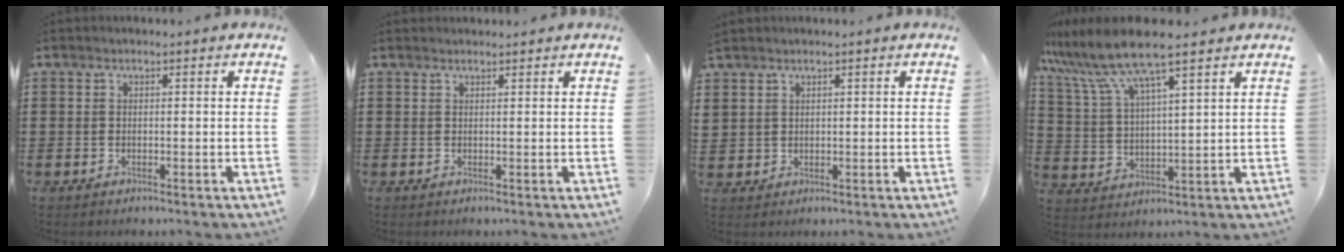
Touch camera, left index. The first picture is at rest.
{"total": 0.5, "force": [0.5, 0.1, 0.0], "torque": [-0.001, 0.001, 0.011]}
{"total": 1.5, "force": [1.3, 0.7, 0.2], "torque": [-0.006, 0.002, 0.027]}
{"total": 9.3, "force": [7.4, 0.8, 5.6], "torque": [-0.133, -0.027, 0.129]}